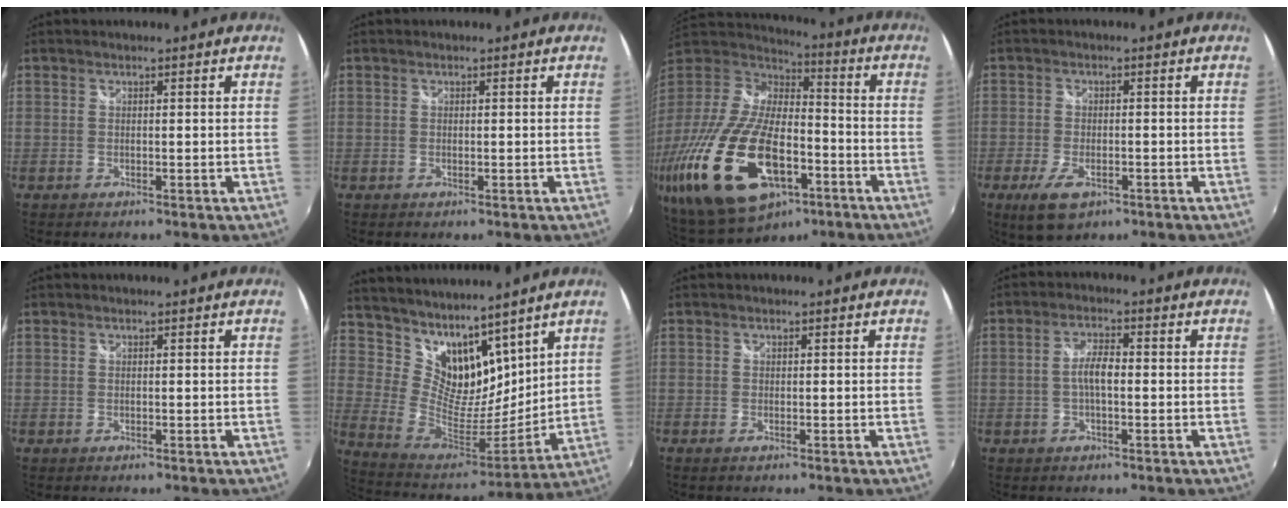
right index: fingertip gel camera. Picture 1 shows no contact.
{"total": 0.0}
{"total": 30.8, "force": [-13.3, 14.7, 23.5], "torque": [-0.498, -0.058, -0.231]}
{"total": 7.0, "force": [-3.7, 3.3, 4.9], "torque": [-0.115, -0.017, -0.064]}
{"total": 0.0}
{"total": 15.5, "force": [11.7, 7.7, 6.5], "torque": [-0.135, -0.009, 0.228]}
{"total": 0.6, "force": [-0.5, 0.4, 0.2], "torque": [-0.005, -0.005, -0.010]}
{"total": 3.6, "force": [-0.6, 1.1, 3.4], "torque": [-0.068, 0.008, -0.011]}